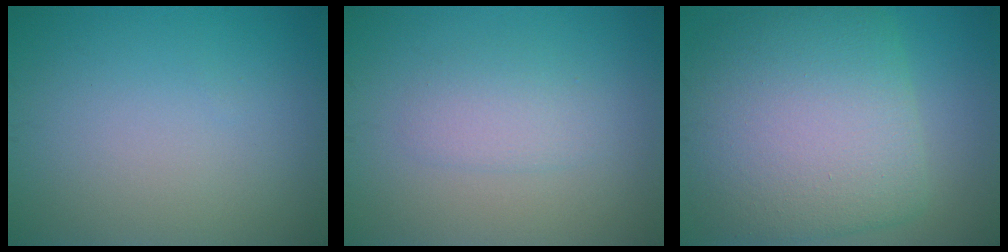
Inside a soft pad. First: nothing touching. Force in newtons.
{"total": 2.0, "press": 2.0, "slide": 0.1}
{"total": 11.8, "press": 11.8, "slide": 0.3}